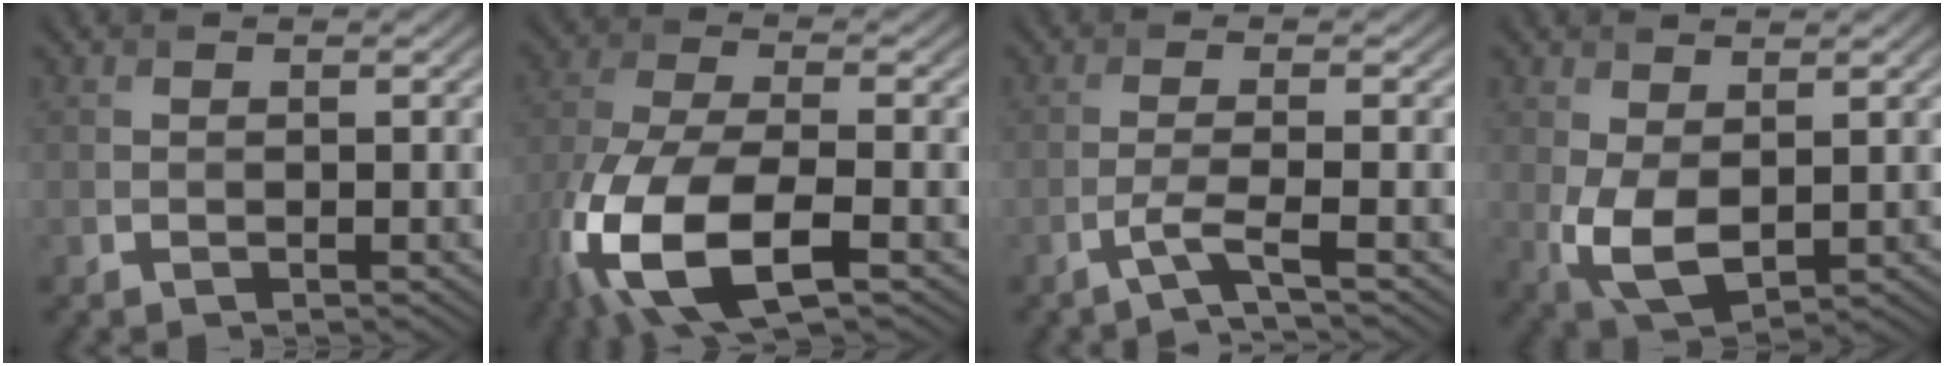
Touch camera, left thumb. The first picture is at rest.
{"total": 14.8, "force": [-6.6, 6.3, 11.7], "torque": [-0.287, -0.038, -0.131]}
{"total": 2.9, "force": [-1.6, 0.1, 2.4], "torque": [-0.041, 0.008, -0.050]}
{"total": 5.9, "force": [0.2, 3.4, 4.9], "torque": [-0.121, -0.007, 0.010]}